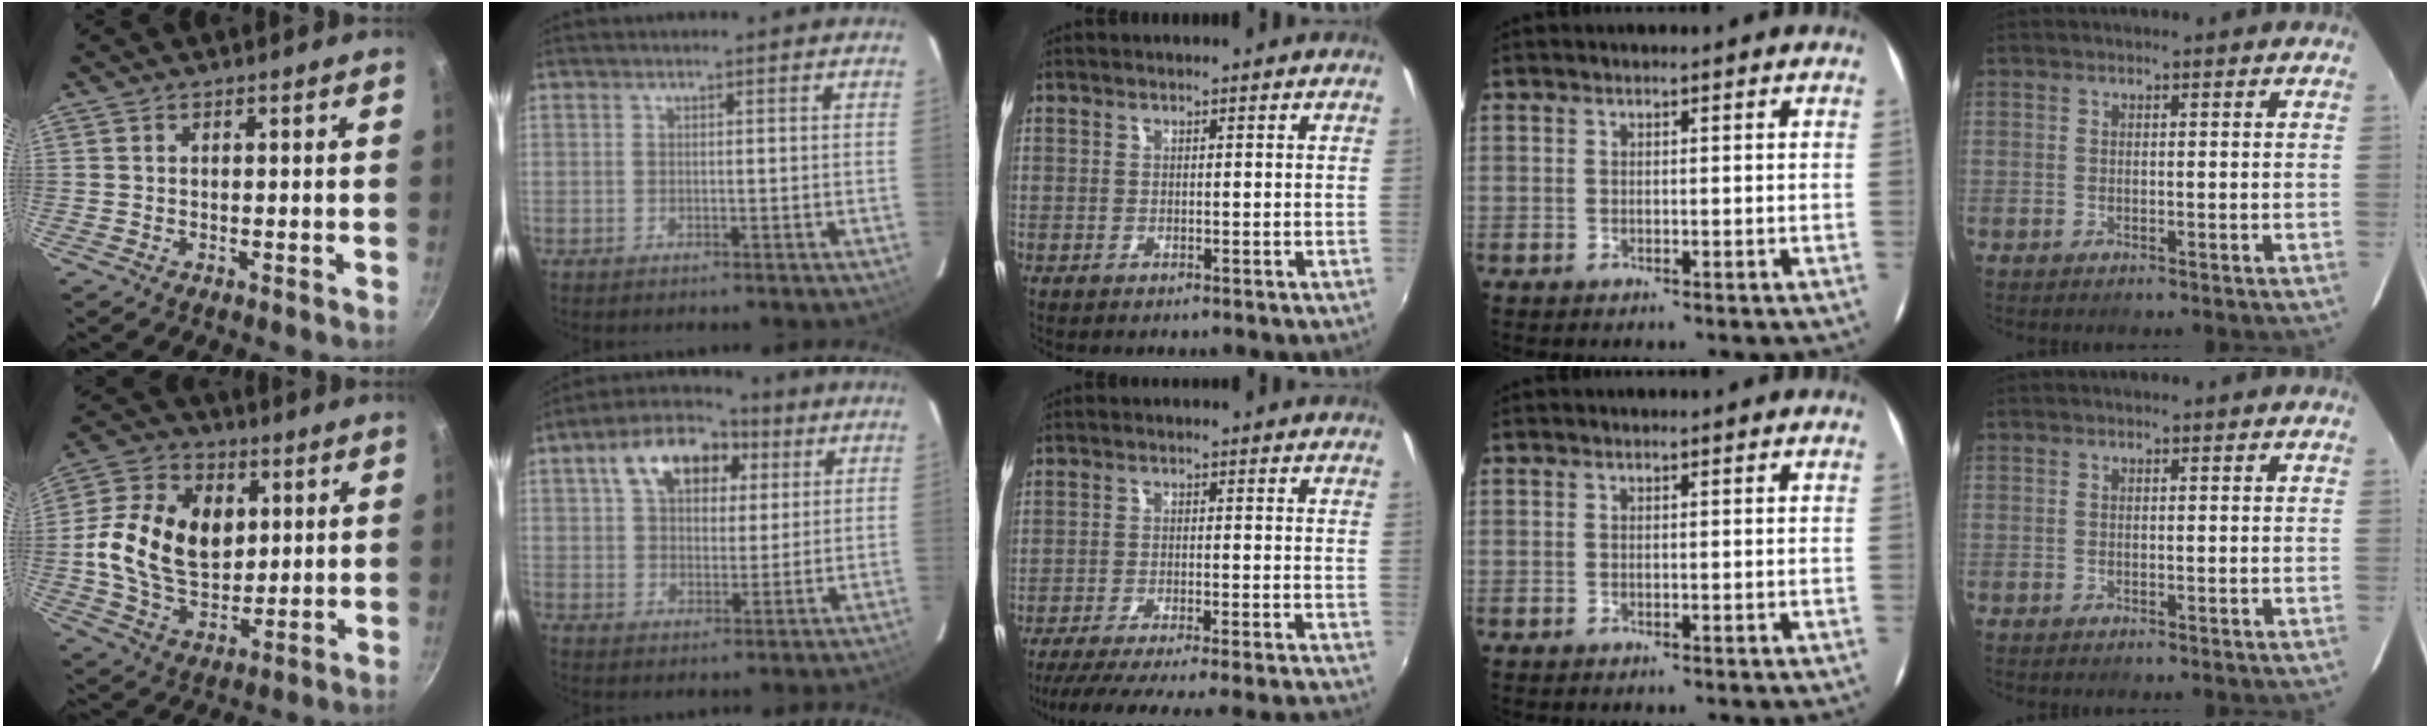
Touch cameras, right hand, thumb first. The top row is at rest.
{"thumb": {"total": 18.0, "force": [2.6, 12.6, 12.6], "torque": [-0.212, 0.001, 0.040]}, "index": {"total": 13.1, "force": [5.3, 8.3, 8.7], "torque": [-0.157, 0.040, 0.084]}, "middle": {"total": 20.6, "force": [-18.8, -0.3, 8.6], "torque": [-0.154, -0.019, -0.271]}}